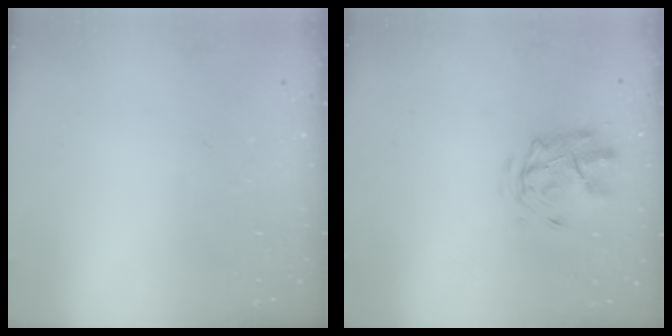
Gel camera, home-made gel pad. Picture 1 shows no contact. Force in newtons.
{"total": 2.9, "press": 2.5, "slide": 1.4}